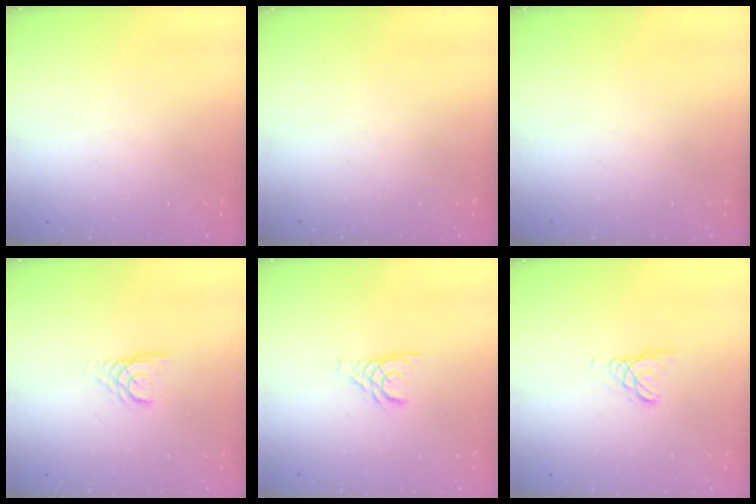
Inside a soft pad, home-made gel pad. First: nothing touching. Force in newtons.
{"total": 0.0}
{"total": 0.0}
{"total": 1.3, "press": 1.3, "slide": 0.2}
{"total": 3.5, "press": 3.5, "slide": 0.3}
{"total": 1.5, "press": 1.5, "slide": 0.1}